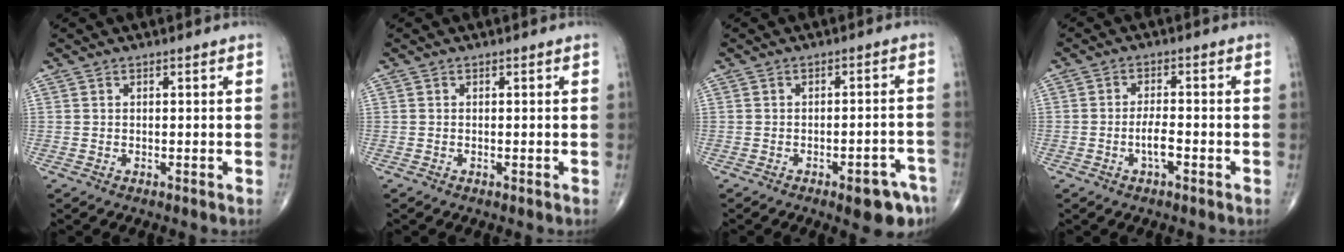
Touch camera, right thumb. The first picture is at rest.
{"total": 0.0}
{"total": 7.6, "force": [-4.5, 2.6, 5.5], "torque": [-0.053, 0.026, -0.051]}
{"total": 3.6, "force": [-1.5, 1.3, 3.0], "torque": [-0.054, 0.010, -0.028]}